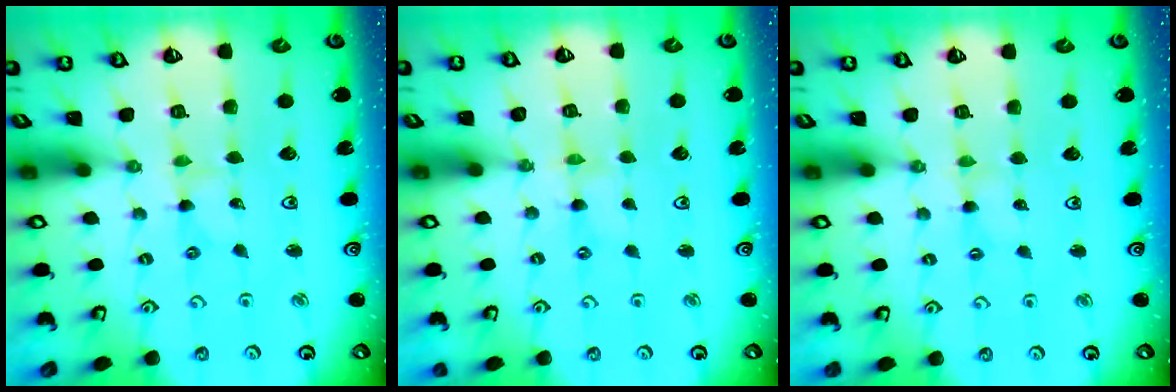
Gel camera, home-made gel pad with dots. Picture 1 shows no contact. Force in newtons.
{"total": 0.0}
{"total": 1.0, "press": 0.9, "slide": 0.2}